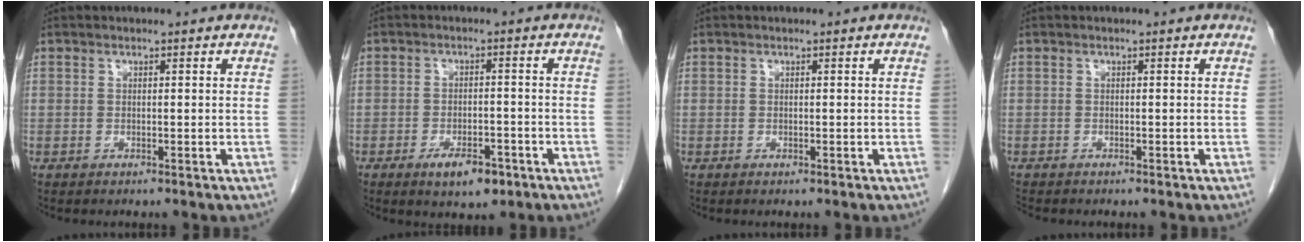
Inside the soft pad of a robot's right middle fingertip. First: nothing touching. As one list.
[{"total": 5.4, "force": [-3.1, 2.2, 3.8], "torque": [-0.059, 0.000, -0.042]}, {"total": 0.0}, {"total": 1.0, "force": [-0.9, 0.1, 0.1], "torque": [-0.010, -0.005, -0.018]}]